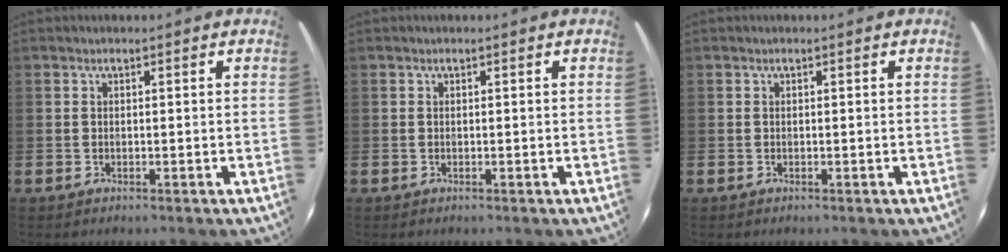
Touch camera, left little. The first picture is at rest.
{"total": 0.0}
{"total": 0.0}